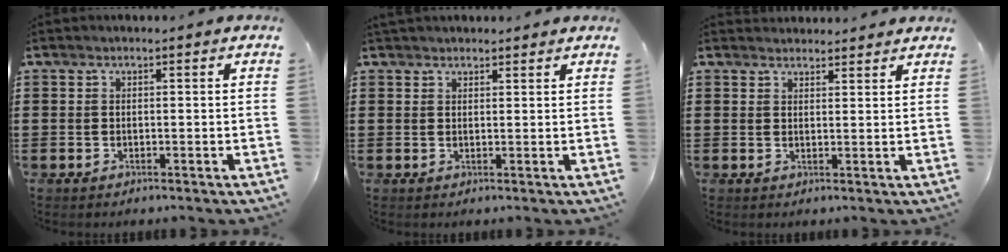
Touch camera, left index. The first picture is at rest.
{"total": 1.6, "force": [1.5, 0.4, 0.1], "torque": [-0.006, 0.002, 0.031]}
{"total": 2.1, "force": [2.1, 0.2, -0.1], "torque": [-0.003, 0.000, 0.041]}